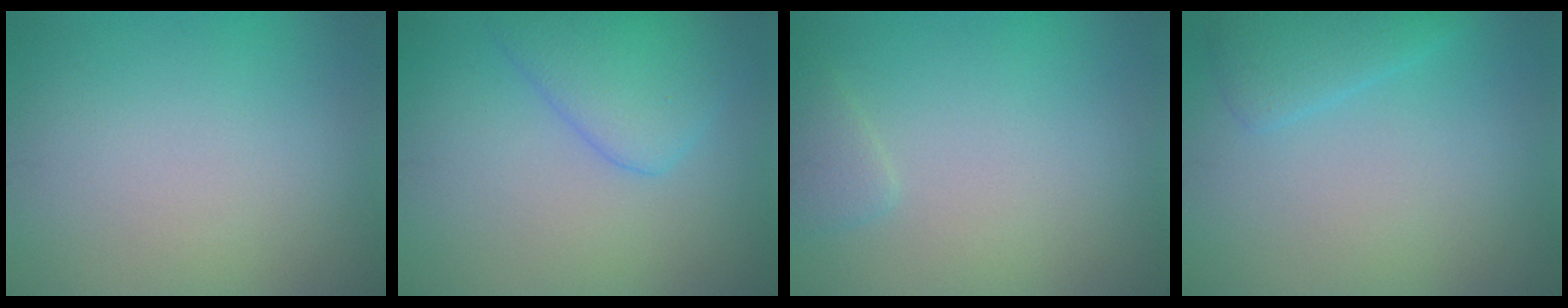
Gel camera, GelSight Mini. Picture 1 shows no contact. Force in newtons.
{"total": 4.1, "press": 4.1, "slide": 0.3}
{"total": 1.3, "press": 1.3, "slide": 0.1}
{"total": 2.2, "press": 2.1, "slide": 0.2}